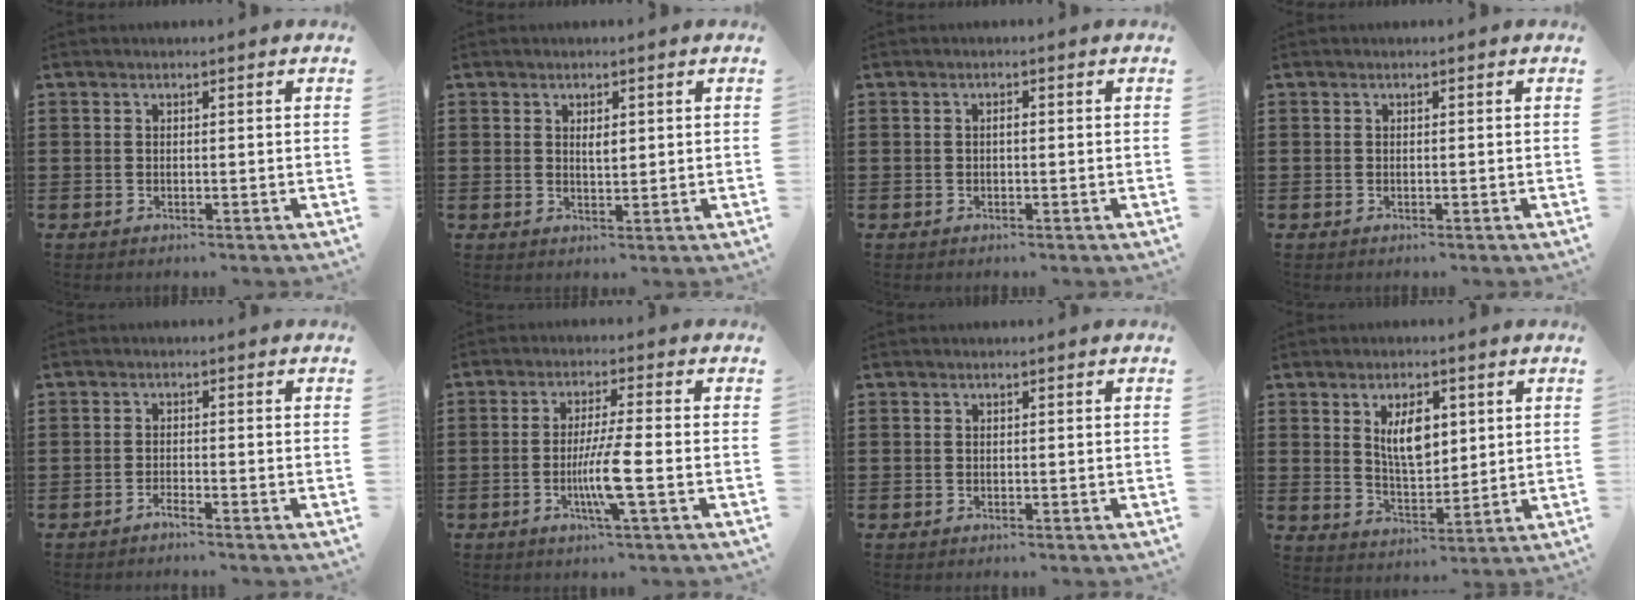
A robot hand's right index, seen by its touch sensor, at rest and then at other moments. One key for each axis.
{"total": 1.8, "fx": 0.5, "fy": 0.7, "fz": 1.6, "tx": -0.024, "ty": 0.001, "tz": 0.006}
{"total": 0.8, "fx": -0.1, "fy": 0.2, "fz": 0.8, "tx": -0.016, "ty": -0.002, "tz": -0.001}
{"total": 0.0}
{"total": 1.4, "fx": -1.3, "fy": -0.2, "fz": 0.4, "tx": -0.009, "ty": -0.001, "tz": -0.025}
{"total": 6.7, "fx": -1.9, "fy": -0.3, "fz": 6.4, "tx": -0.129, "ty": -0.021, "tz": -0.040}
{"total": 0.0}
{"total": 6.9, "fx": 2.3, "fy": 3.3, "fz": 5.6, "tx": -0.104, "ty": 0.003, "tz": 0.035}